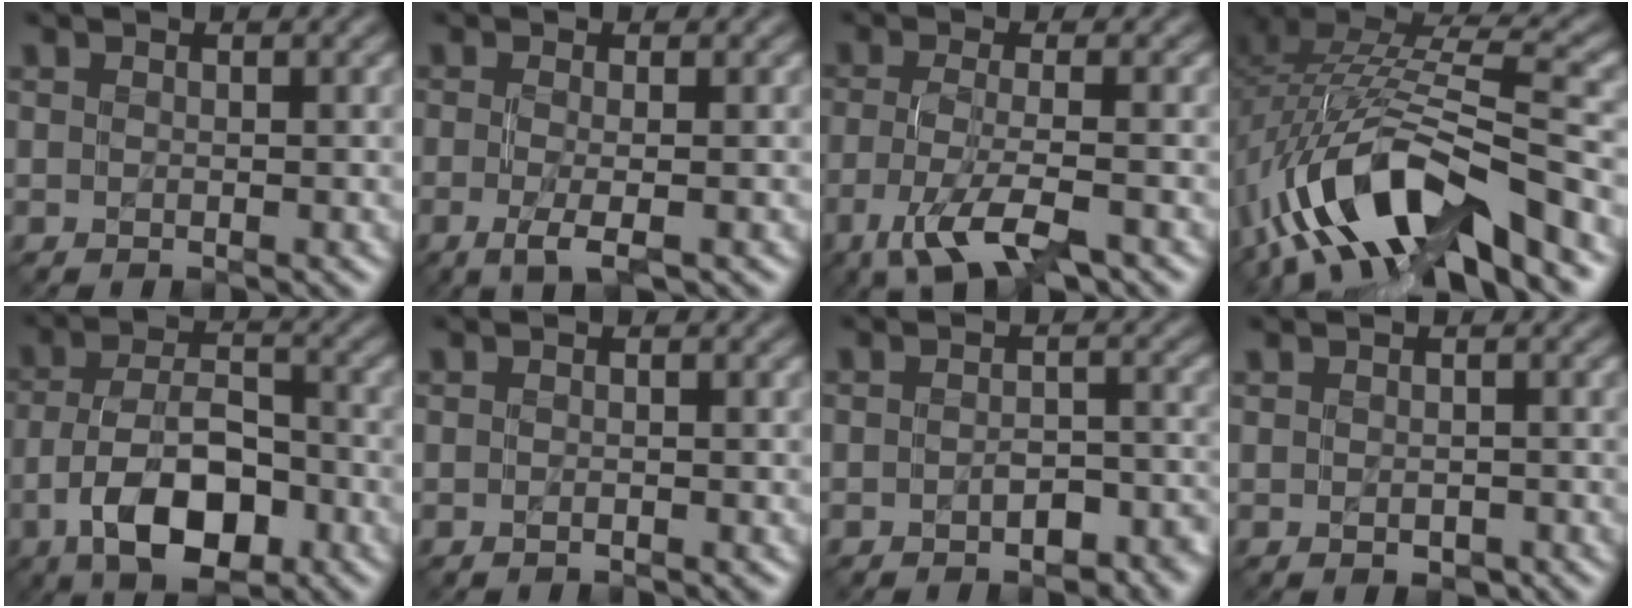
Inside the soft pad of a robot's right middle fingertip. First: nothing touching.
{"total": 2.9, "force": [-0.9, 0.7, 2.7], "torque": [-0.052, -0.007, -0.019]}
{"total": 5.5, "force": [-3.0, 1.5, 4.4], "torque": [-0.091, -0.013, -0.061]}
{"total": 13.8, "force": [-6.1, 5.0, 11.4], "torque": [-0.216, 0.006, -0.109]}
{"total": 8.5, "force": [-3.6, 4.1, 6.5], "torque": [-0.119, 0.000, -0.066]}
{"total": 0.7, "force": [-0.3, 0.1, 0.6], "torque": [-0.008, -0.001, -0.004]}
{"total": 3.1, "force": [-1.3, 1.7, 2.3], "torque": [-0.033, 0.000, -0.015]}
{"total": 1.2, "force": [-0.3, 0.6, 1.0], "torque": [-0.018, -0.005, -0.001]}